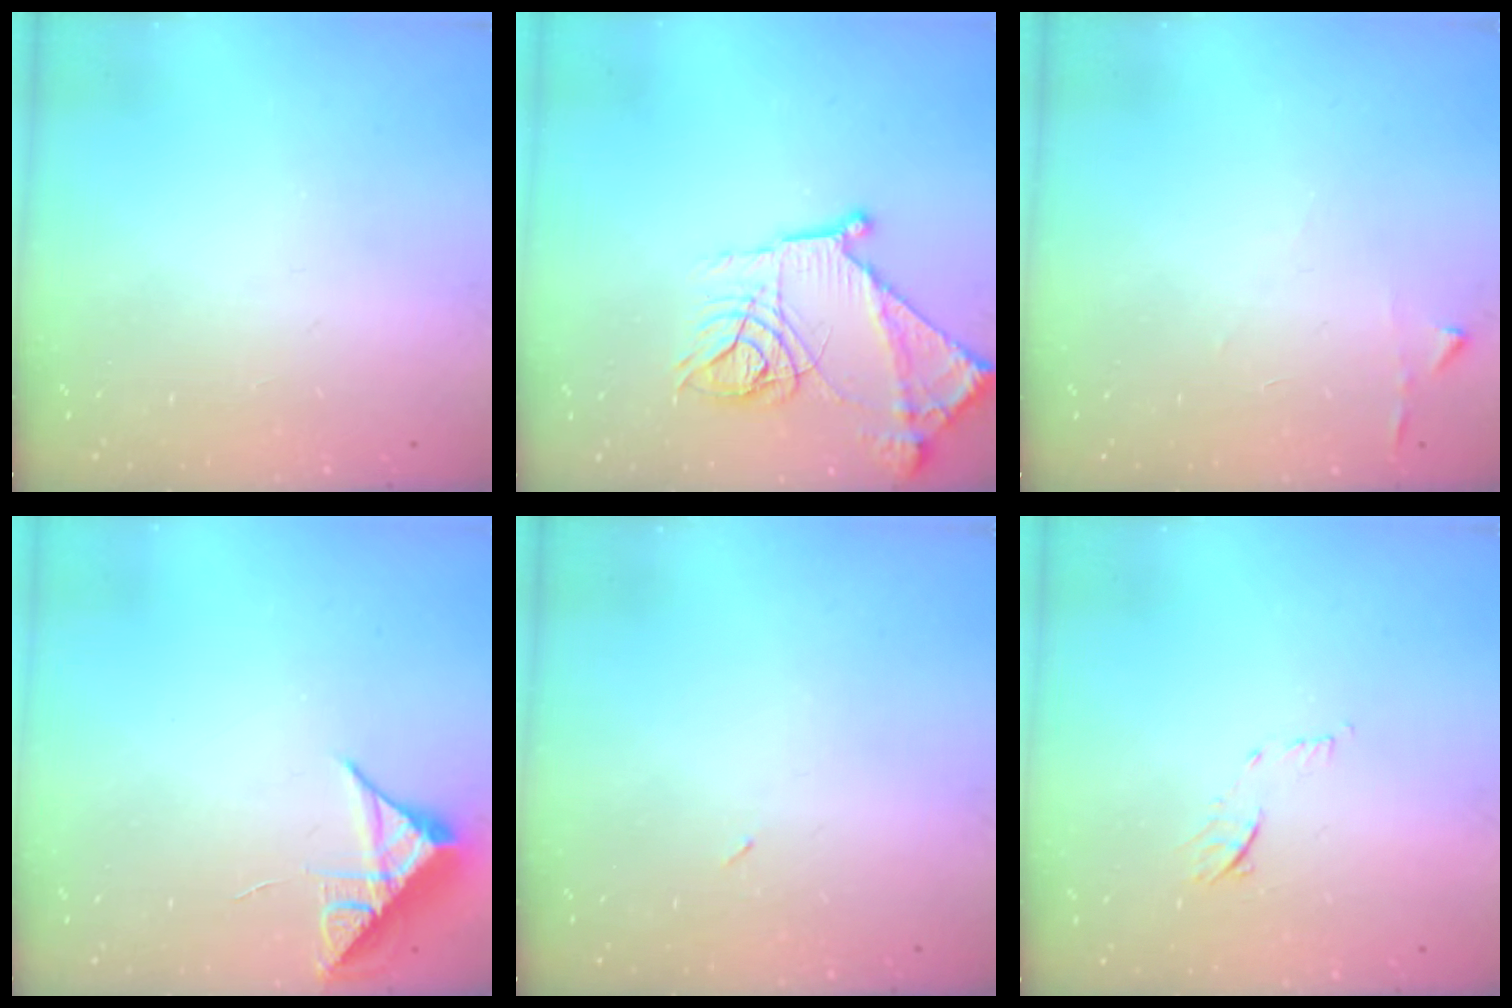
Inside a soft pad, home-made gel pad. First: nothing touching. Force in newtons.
{"total": 16.5, "press": 16.5, "slide": 1.3}
{"total": 2.9, "press": 2.9, "slide": 0.3}
{"total": 7.7, "press": 7.7, "slide": 0.4}
{"total": 2.1, "press": 1.9, "slide": 1.0}
{"total": 8.0, "press": 7.9, "slide": 1.0}